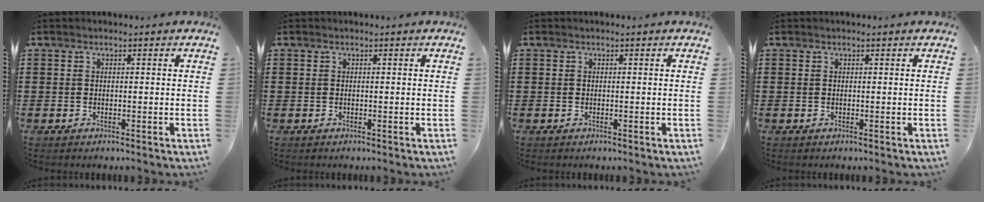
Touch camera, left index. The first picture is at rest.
{"total": 0.0}
{"total": 0.0}
{"total": 0.0}